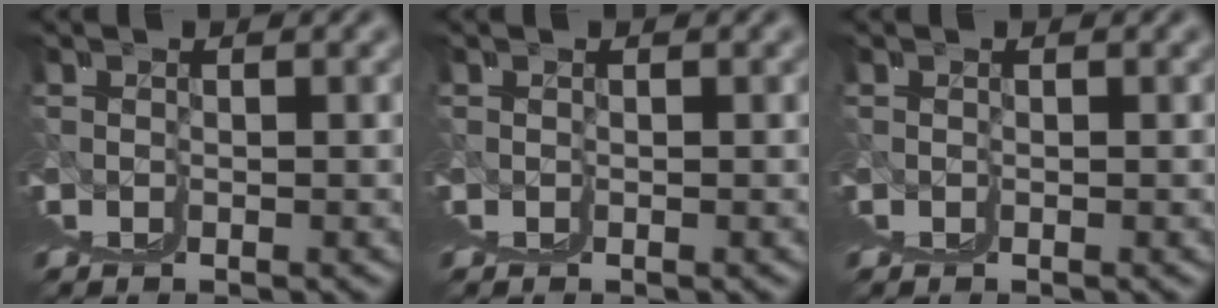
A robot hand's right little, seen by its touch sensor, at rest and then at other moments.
{"total": 0.0}
{"total": 0.0}